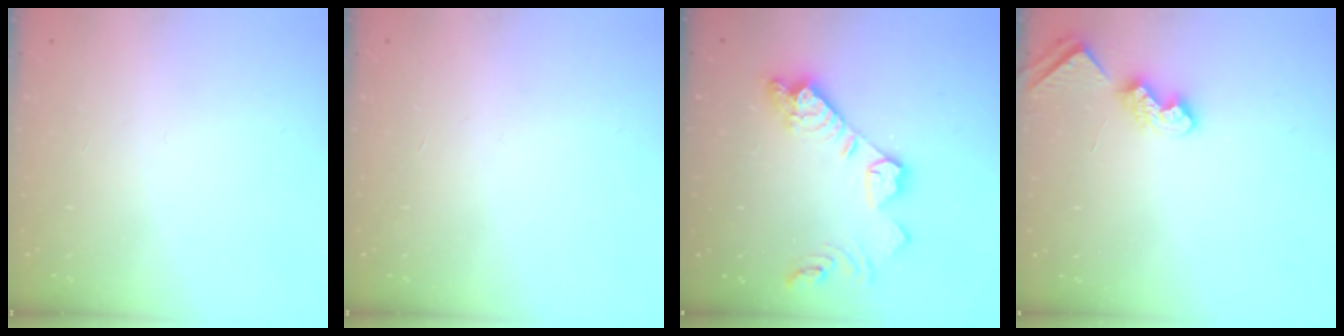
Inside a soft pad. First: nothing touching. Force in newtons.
{"total": 0.0}
{"total": 16.9, "press": 16.9, "slide": 1.2}
{"total": 6.1, "press": 6.0, "slide": 0.7}